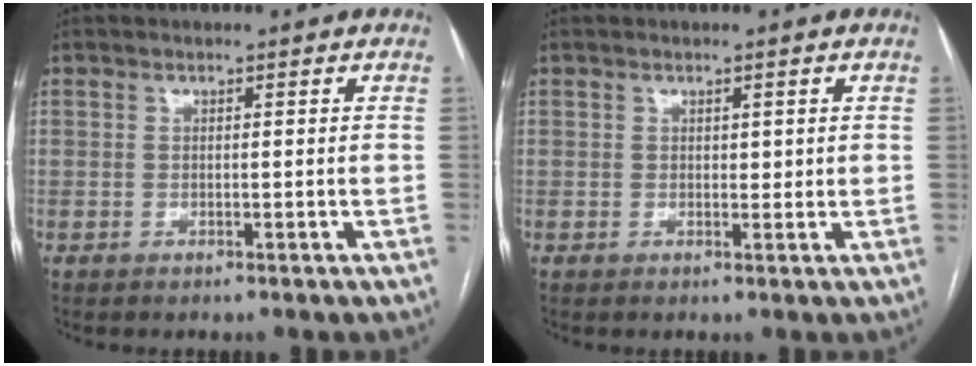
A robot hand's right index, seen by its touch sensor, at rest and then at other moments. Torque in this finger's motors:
{"motor_torque": [-0.20, 0.08, 0.00, -0.01]}